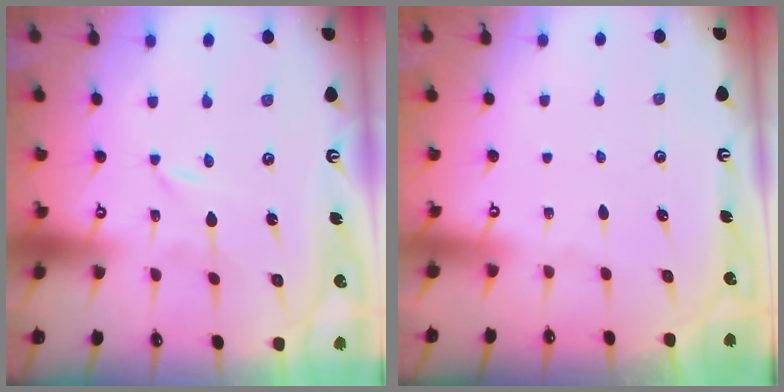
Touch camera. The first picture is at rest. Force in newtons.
{"total": 0.0}